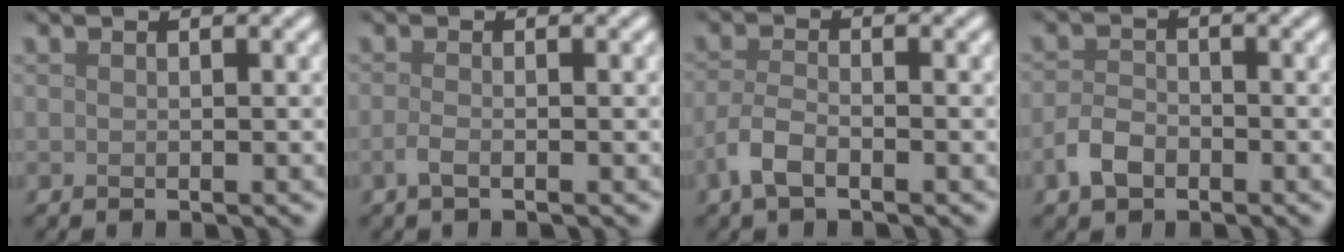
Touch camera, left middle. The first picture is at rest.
{"total": 1.3, "force": [-0.5, 0.5, 1.1], "torque": [-0.022, 0.000, -0.015]}
{"total": 2.6, "force": [-1.5, 1.0, 1.9], "torque": [-0.044, 0.001, -0.039]}
{"total": 2.5, "force": [-1.4, 1.6, 1.4], "torque": [-0.026, 0.004, -0.034]}